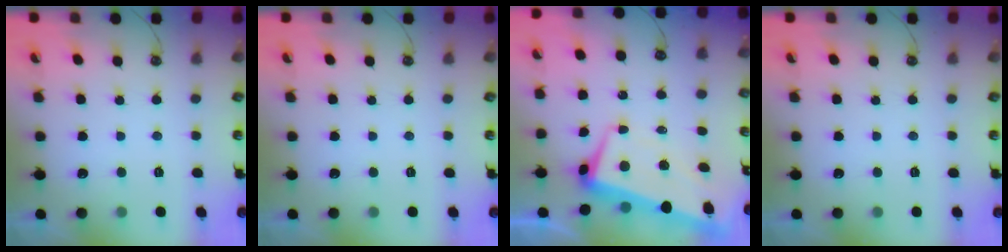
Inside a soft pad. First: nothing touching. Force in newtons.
{"total": 0.0}
{"total": 2.8, "press": 2.3, "slide": 1.6}
{"total": 0.0}